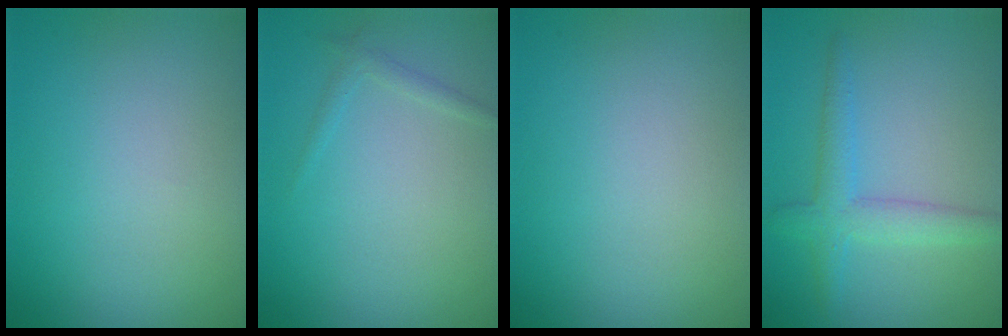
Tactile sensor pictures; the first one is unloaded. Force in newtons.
{"total": 0.9, "press": 0.9, "slide": 0.1}
{"total": 0.0}
{"total": 3.2, "press": 3.2, "slide": 0.1}